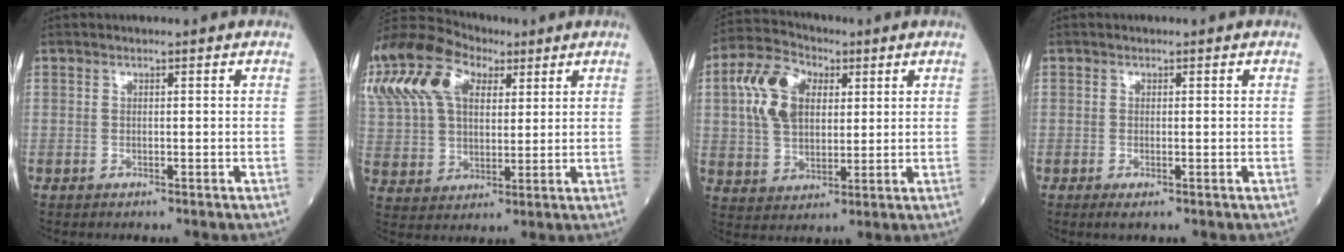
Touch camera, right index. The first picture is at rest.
{"total": 24.9, "force": [12.0, 15.6, 15.3], "torque": [-0.395, 0.093, 0.224]}
{"total": 11.5, "force": [3.3, 7.2, 8.3], "torque": [-0.190, 0.031, 0.063]}
{"total": 1.1, "force": [-0.5, 0.1, 1.0], "torque": [-0.016, -0.004, -0.007]}